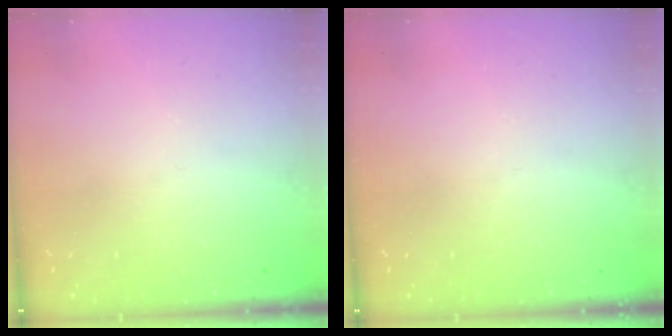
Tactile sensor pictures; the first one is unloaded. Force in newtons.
{"total": 0.0}